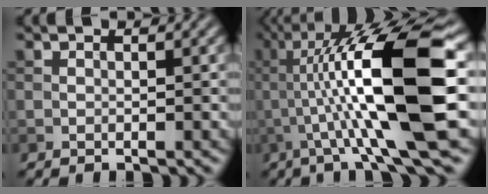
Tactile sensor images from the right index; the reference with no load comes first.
{"total": 13.7, "force": [0.1, 2.1, 13.5], "torque": [-0.216, 0.029, 0.002]}